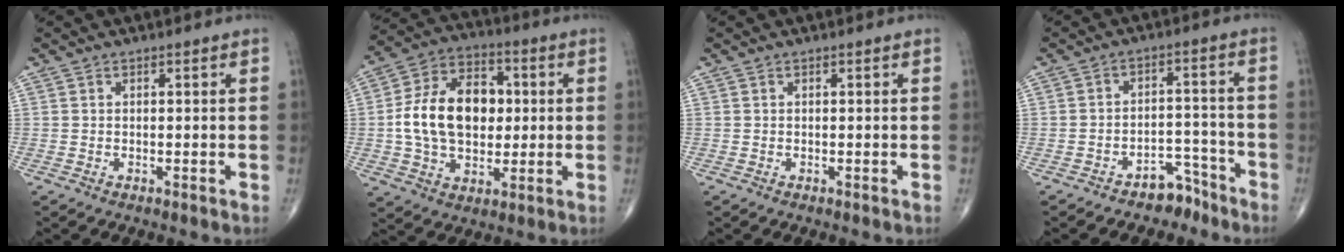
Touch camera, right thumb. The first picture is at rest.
{"total": 17.4, "force": [0.8, 11.9, 12.7], "torque": [-0.199, 0.024, 0.013]}
{"total": 0.0}
{"total": 5.6, "force": [-4.4, 3.2, 1.2], "torque": [0.011, 0.061, -0.068]}